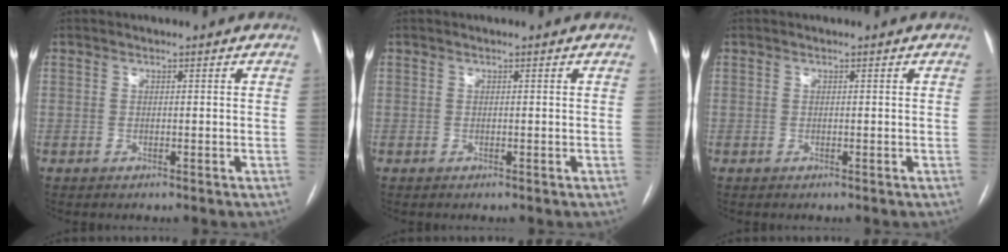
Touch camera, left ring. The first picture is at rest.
{"total": 0.0}
{"total": 0.0}